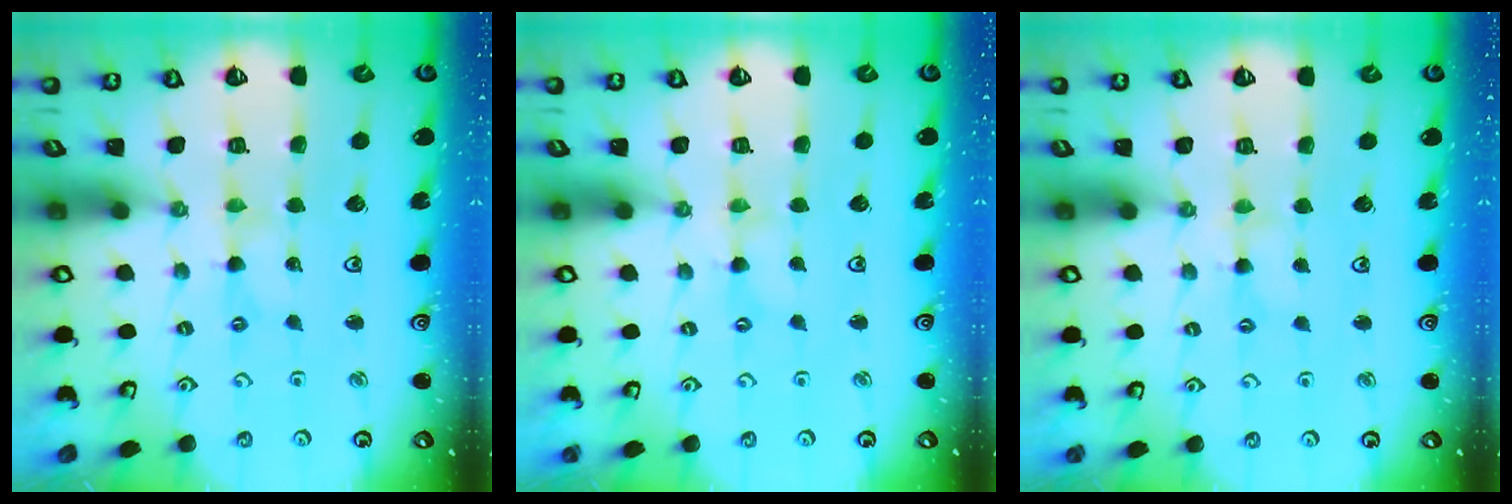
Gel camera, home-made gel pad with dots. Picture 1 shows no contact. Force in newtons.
{"total": 0.0}
{"total": 2.1, "press": 2.1, "slide": 0.4}